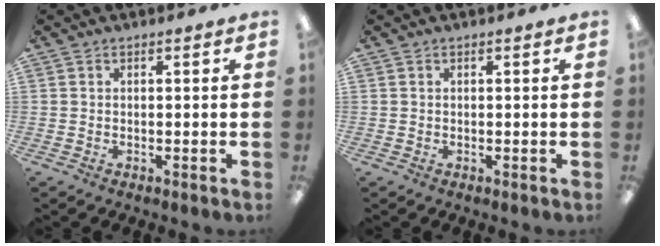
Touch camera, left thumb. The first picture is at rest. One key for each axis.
{"total": 0.0}